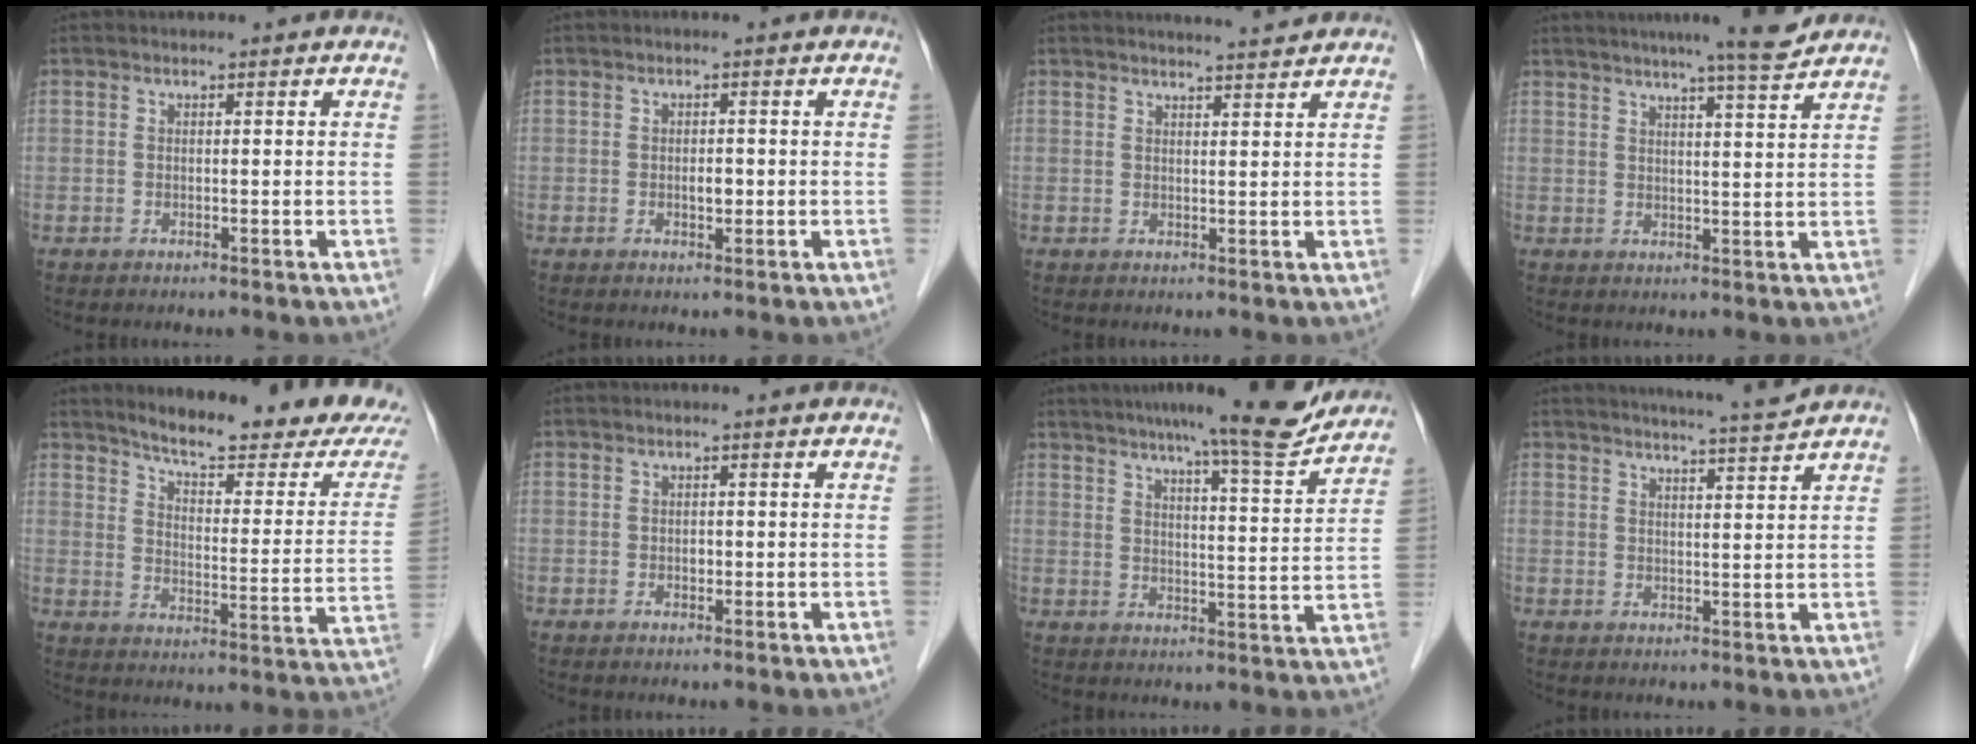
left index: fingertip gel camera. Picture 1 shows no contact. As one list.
[{"total": 1.4, "force": [-0.2, 0.7, 1.2], "torque": [-0.021, 0.001, -0.003]}, {"total": 4.8, "force": [4.6, -0.2, 1.5], "torque": [-0.025, 0.007, 0.059]}, {"total": 9.0, "force": [7.9, -0.7, 4.3], "torque": [-0.068, 0.001, 0.101]}, {"total": 18.5, "force": [16.5, 1.8, 8.1], "torque": [-0.109, -0.059, 0.206]}, {"total": 0.8, "force": [-0.2, 0.6, 0.6], "torque": [-0.010, 0.001, -0.004]}, {"total": 13.9, "force": [12.5, 0.4, 6.2], "torque": [-0.089, -0.009, 0.163]}, {"total": 6.7, "force": [6.2, -1.3, 2.1], "torque": [-0.042, -0.003, 0.088]}]